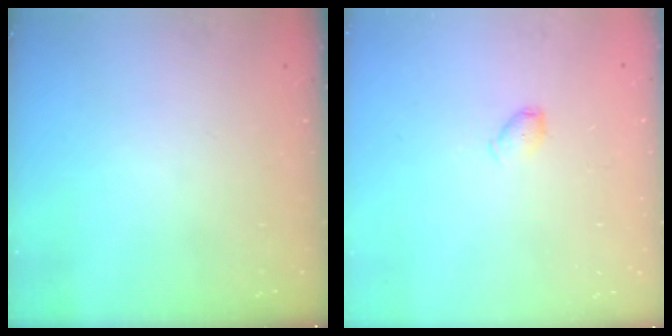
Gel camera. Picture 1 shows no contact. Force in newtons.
{"total": 5.3, "press": 5.2, "slide": 0.7}